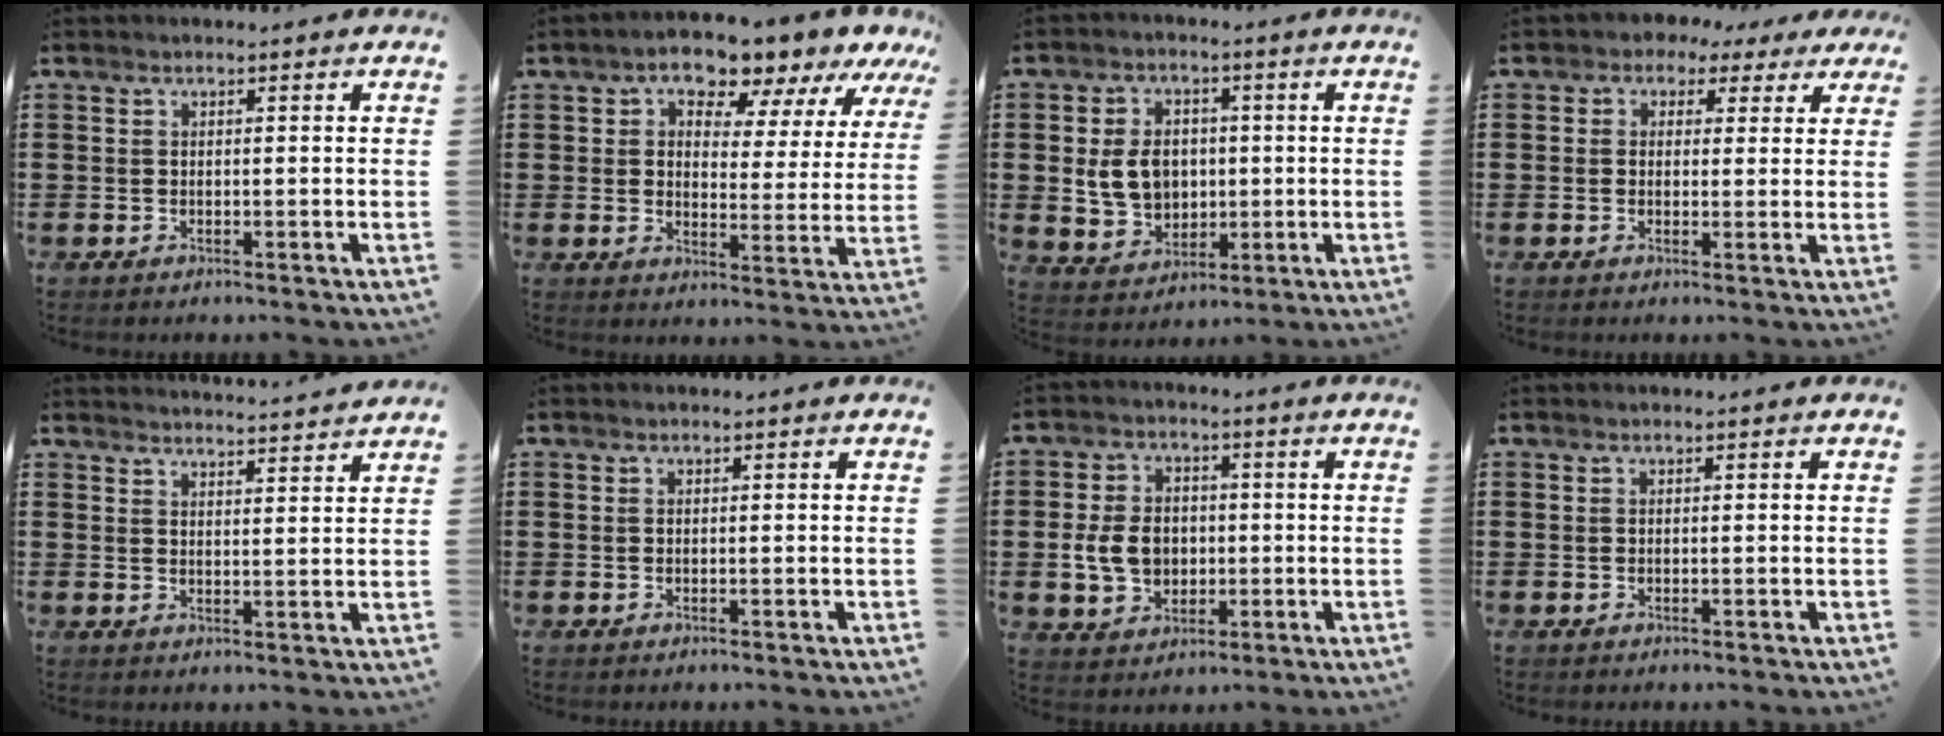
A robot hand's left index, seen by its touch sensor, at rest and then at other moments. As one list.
[{"total": 7.5, "force": [6.1, 2.8, 3.2], "torque": [-0.060, -0.028, 0.100]}, {"total": 7.5, "force": [0.5, 6.0, 4.4], "torque": [-0.106, 0.011, 0.006]}, {"total": 2.4, "force": [1.0, 2.1, 0.7], "torque": [-0.027, 0.007, 0.013]}, {"total": 3.0, "force": [3.0, -0.6, 0.0], "torque": [-0.008, -0.018, 0.054]}, {"total": 0.0}, {"total": 7.2, "force": [-0.5, 5.7, 4.3], "torque": [-0.097, 0.009, -0.013]}, {"total": 0.0}]